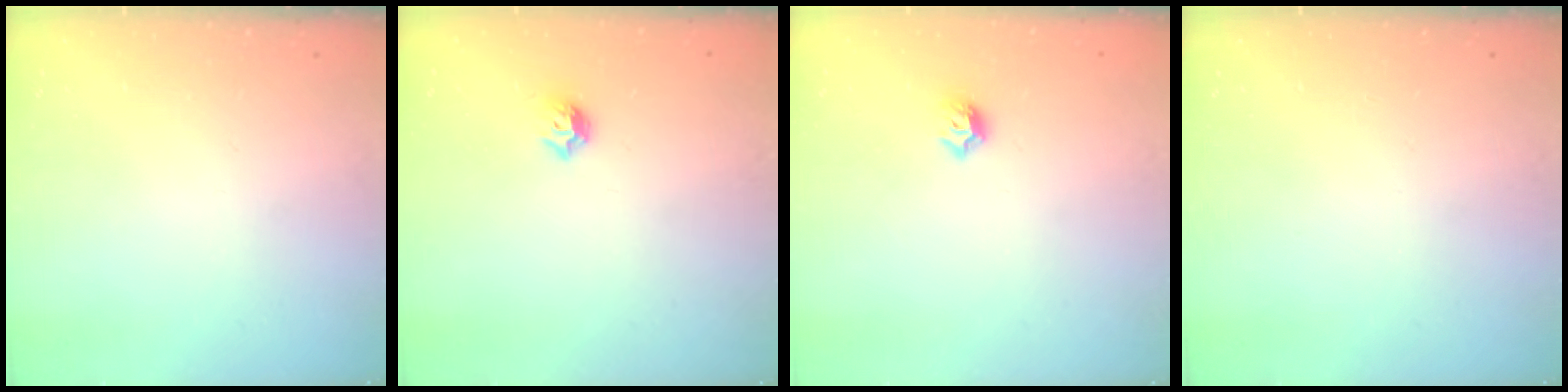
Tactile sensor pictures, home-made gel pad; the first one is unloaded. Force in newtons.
{"total": 5.3, "press": 5.2, "slide": 1.2}
{"total": 5.6, "press": 5.6, "slide": 0.8}
{"total": 0.0}